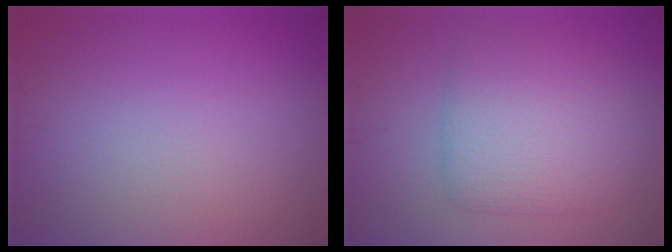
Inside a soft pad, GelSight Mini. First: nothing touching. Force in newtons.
{"total": 5.8, "press": 5.8, "slide": 0.3}